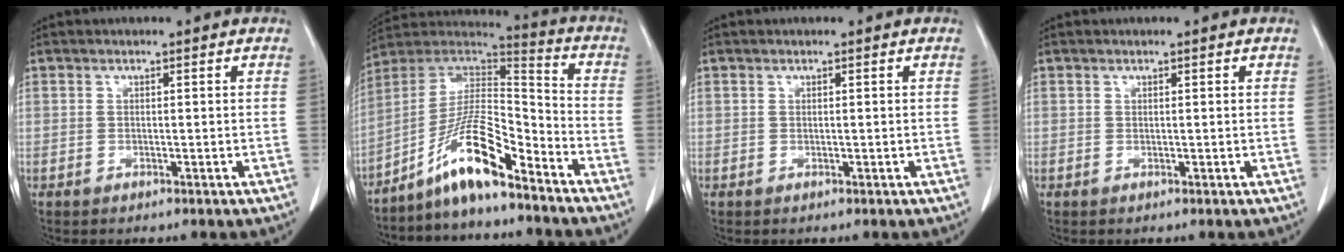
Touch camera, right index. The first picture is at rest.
{"total": 12.6, "force": [-8.6, 1.8, 9.0], "torque": [-0.167, 0.018, -0.156]}
{"total": 0.0}
{"total": 0.0}